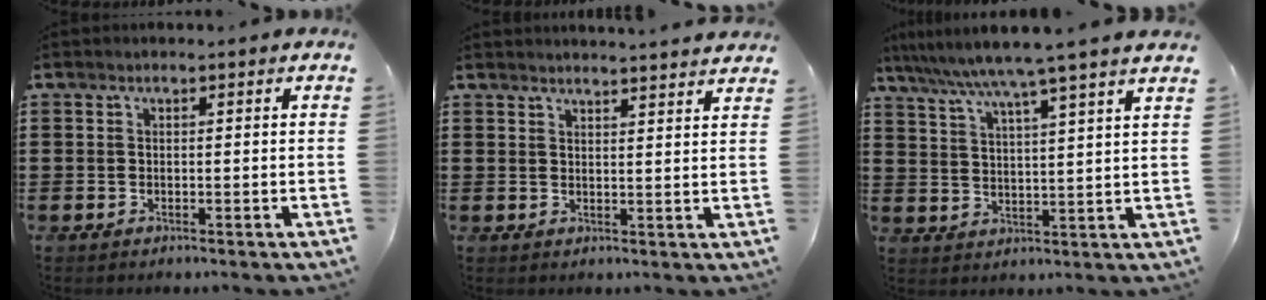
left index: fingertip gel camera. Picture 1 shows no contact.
{"total": 2.4, "force": [2.4, -0.5, -0.1], "torque": [-0.006, -0.010, 0.045]}
{"total": 6.6, "force": [5.6, -1.4, 3.2], "torque": [-0.083, -0.034, 0.092]}